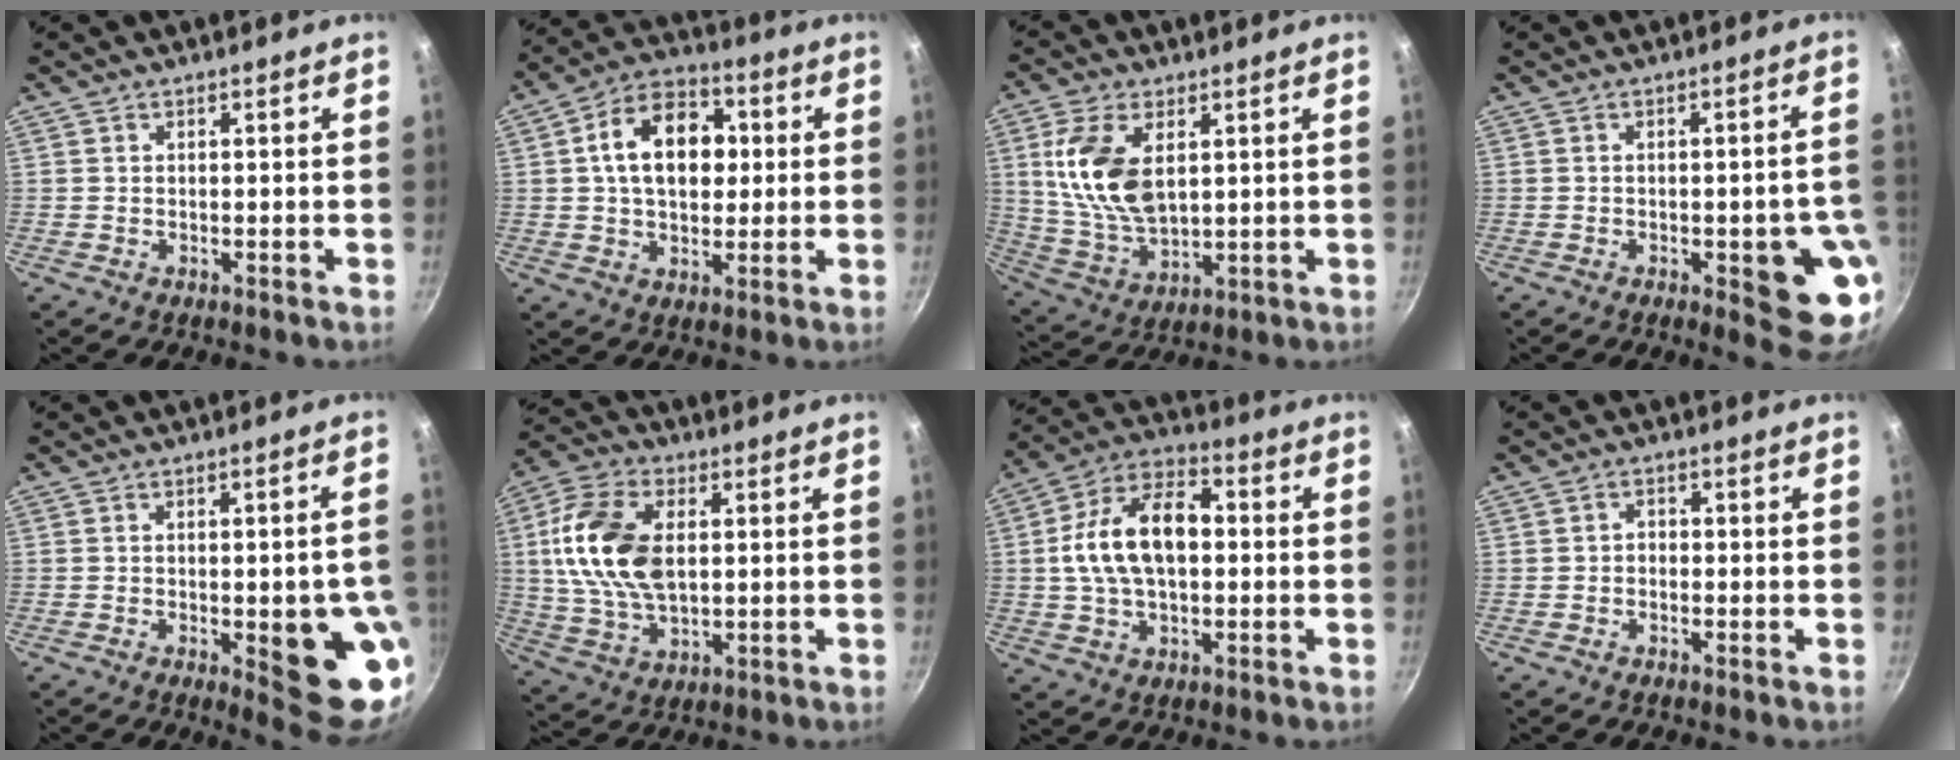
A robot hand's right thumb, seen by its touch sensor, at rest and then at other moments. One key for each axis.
{"total": 14.8, "fx": 2.2, "fy": 10.2, "fz": 10.5, "tx": -0.130, "ty": 0.019, "tz": 0.020}
{"total": 13.7, "fx": 3.5, "fy": 7.7, "fz": 10.8, "tx": -0.202, "ty": -0.020, "tz": 0.078}
{"total": 12.3, "fx": -3.4, "fy": 4.1, "fz": 11.1, "tx": -0.089, "ty": 0.008, "tz": -0.040}
{"total": 14.0, "fx": -3.2, "fy": 4.3, "fz": 12.9, "tx": -0.120, "ty": 0.007, "tz": -0.034}
{"total": 16.3, "fx": 2.3, "fy": 10.0, "fz": 12.7, "tx": -0.231, "ty": 0.001, "tz": 0.039}
{"total": 15.9, "fx": 0.8, "fy": 9.6, "fz": 12.6, "tx": -0.200, "ty": 0.032, "tz": -0.001}
{"total": 1.6, "fx": -0.7, "fy": 1.2, "fz": 0.7, "tx": -0.006, "ty": 0.011, "tz": -0.015}